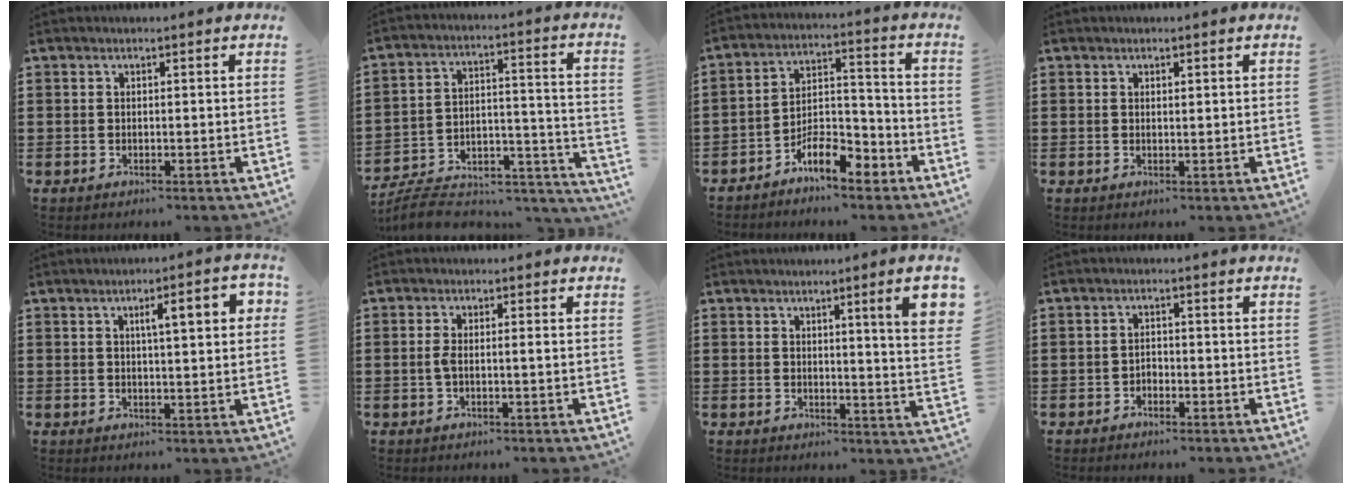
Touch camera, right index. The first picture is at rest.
{"total": 7.8, "force": [-7.1, 1.9, 2.5], "torque": [-0.039, 0.011, -0.138]}
{"total": 7.8, "force": [-5.7, 2.7, 4.5], "torque": [-0.084, 0.012, -0.105]}
{"total": 0.5, "force": [0.3, 0.2, 0.3], "torque": [-0.007, 0.002, 0.006]}
{"total": 5.4, "force": [1.6, 1.1, 5.1], "torque": [-0.083, 0.001, 0.019]}
{"total": 2.2, "force": [-0.4, 0.3, 2.1], "torque": [-0.047, -0.003, -0.011]}
{"total": 6.1, "force": [2.8, -0.3, 5.4], "torque": [-0.084, -0.016, 0.040]}
{"total": 1.3, "force": [-1.2, 0.6, 0.2], "torque": [-0.011, -0.001, -0.025]}